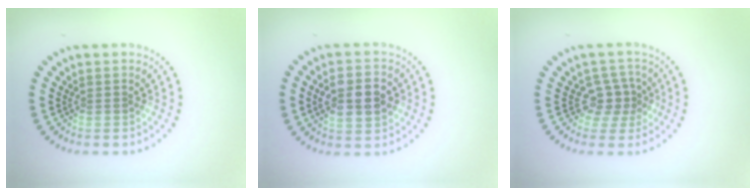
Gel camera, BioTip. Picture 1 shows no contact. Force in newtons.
{"total": 4.1, "press": 4.1, "slide": 0.2}
{"total": 2.3, "press": 1.8, "slide": 1.5}